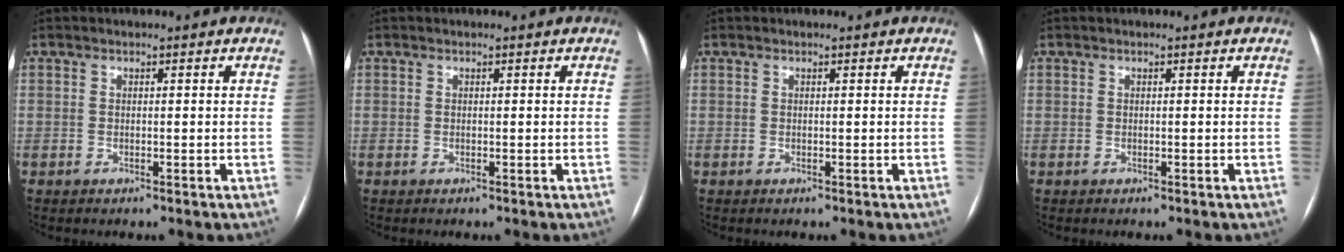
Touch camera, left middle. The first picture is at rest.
{"total": 0.0}
{"total": 0.0}
{"total": 0.0}